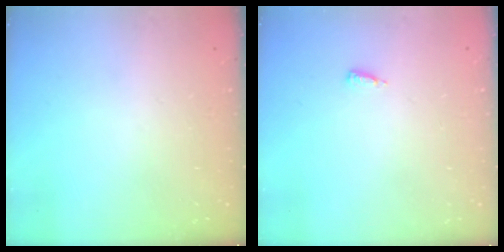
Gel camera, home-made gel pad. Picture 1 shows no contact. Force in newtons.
{"total": 4.3, "press": 4.2, "slide": 1.0}